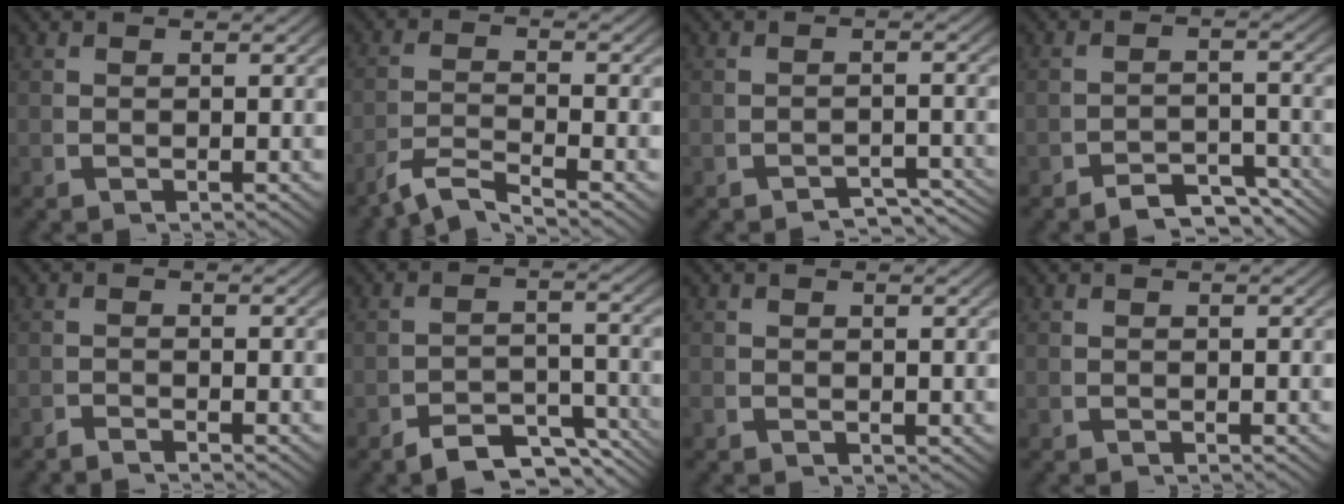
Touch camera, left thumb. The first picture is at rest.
{"total": 4.4, "force": [-3.5, 1.5, 2.2], "torque": [-0.040, -0.010, -0.064]}
{"total": 3.4, "force": [-3.0, 1.0, 1.4], "torque": [-0.013, -0.009, -0.045]}
{"total": 5.4, "force": [-4.4, 2.1, 2.3], "torque": [-0.024, -0.018, -0.071]}
{"total": 1.2, "force": [-1.2, -0.1, 0.0], "torque": [0.007, -0.005, -0.027]}
{"total": 6.2, "force": [-4.8, 2.6, 2.9], "torque": [-0.038, -0.022, -0.077]}
{"total": 0.6, "force": [0.1, 0.6, 0.2], "torque": [-0.008, -0.008, 0.007]}
{"total": 0.0}